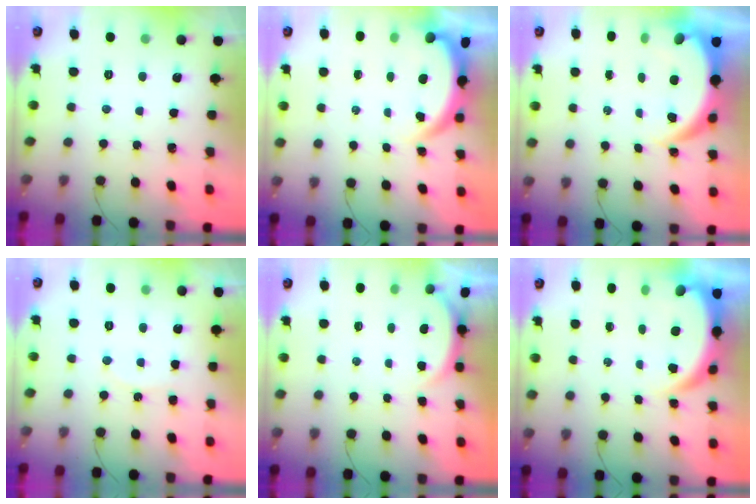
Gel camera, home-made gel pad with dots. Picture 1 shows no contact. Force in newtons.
{"total": 4.0, "press": 4.0, "slide": 0.2}
{"total": 5.9, "press": 5.9, "slide": 0.5}
{"total": 5.6, "press": 5.5, "slide": 0.4}
{"total": 2.2, "press": 2.2, "slide": 0.6}
{"total": 5.8, "press": 5.7, "slide": 0.7}